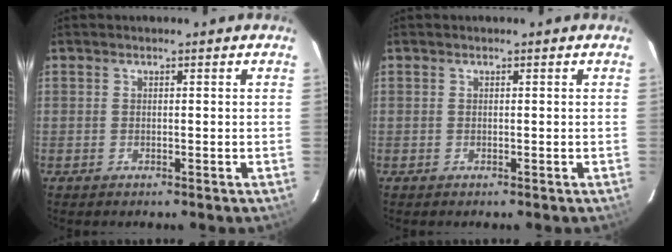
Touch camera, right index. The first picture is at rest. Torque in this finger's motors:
{"motor_torque": [0.26, 0.11, 0.09, 0.01]}